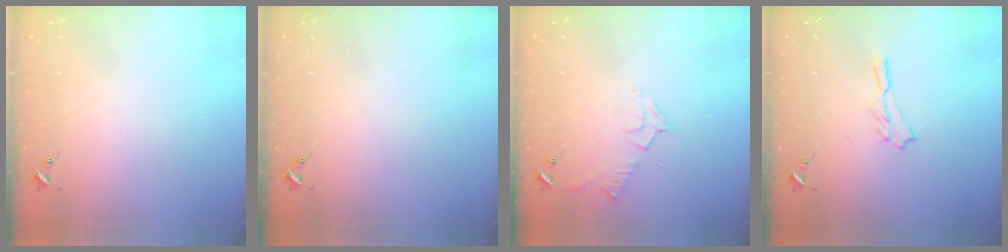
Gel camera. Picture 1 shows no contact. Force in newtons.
{"total": 0.0}
{"total": 6.2, "press": 6.2, "slide": 0.7}
{"total": 5.5, "press": 5.5, "slide": 0.4}